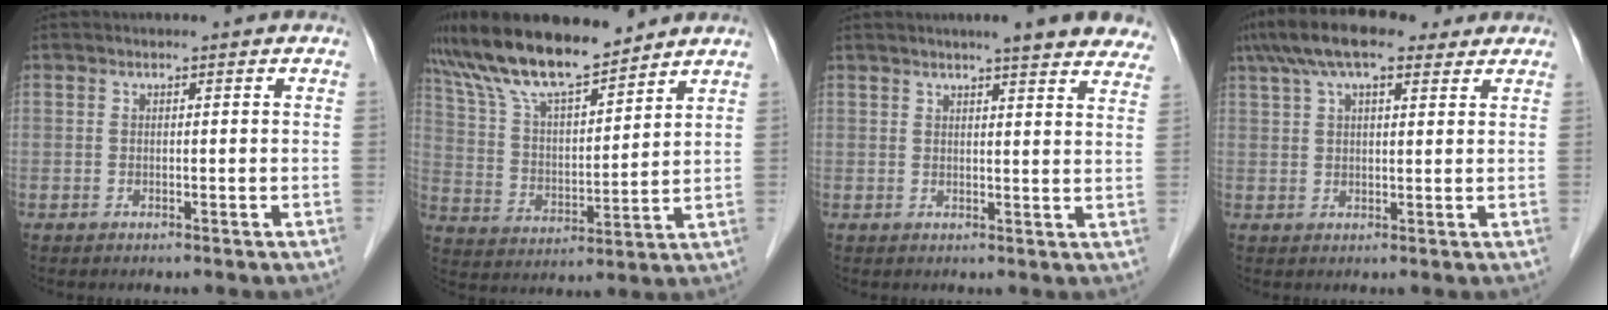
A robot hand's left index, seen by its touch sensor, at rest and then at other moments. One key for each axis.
{"total": 13.8, "fx": 11.8, "fy": 2.6, "fz": 6.7, "tx": -0.133, "ty": 0.009, "tz": 0.222}
{"total": 12.8, "fx": 10.9, "fy": 1.4, "fz": 6.5, "tx": -0.064, "ty": 0.003, "tz": 0.114}
{"total": 11.9, "fx": 8.5, "fy": 3.8, "fz": 7.4, "tx": -0.142, "ty": 0.056, "tz": 0.147}